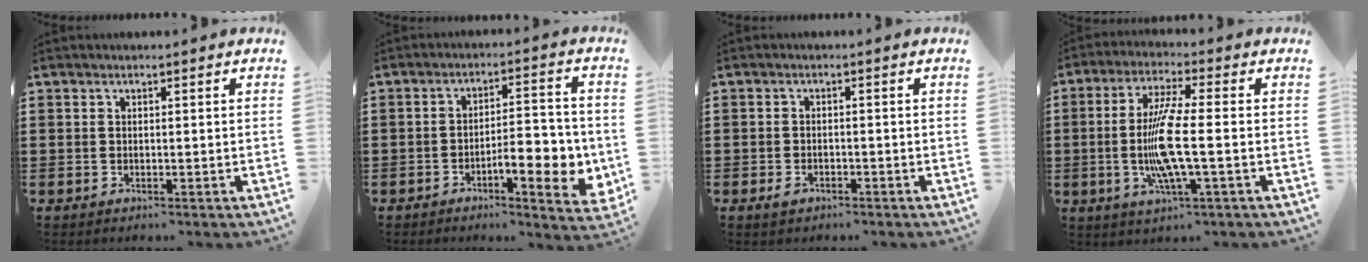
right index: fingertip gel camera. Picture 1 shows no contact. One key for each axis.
{"total": 8.0, "fx": -2.8, "fy": 2.7, "fz": 7.0, "tx": -0.089, "ty": -0.005, "tz": -0.048}
{"total": 1.5, "fx": -1.1, "fy": 0.8, "fz": 0.8, "tx": -0.018, "ty": 0.000, "tz": -0.022}
{"total": 10.0, "fx": -1.2, "fy": 0.8, "fz": 9.9, "tx": -0.205, "ty": -0.020, "tz": -0.031}